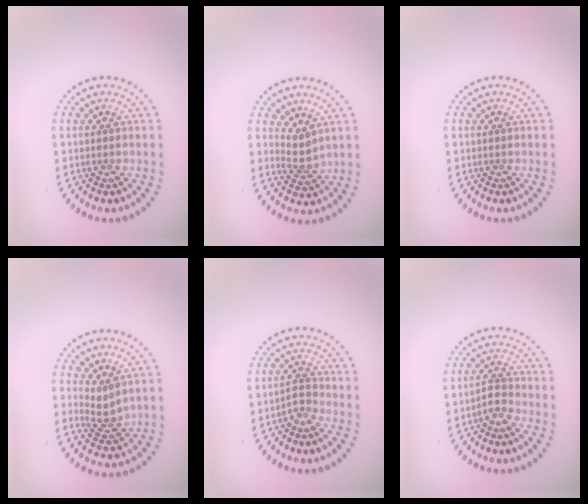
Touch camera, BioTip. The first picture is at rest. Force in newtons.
{"total": 1.9, "press": 1.4, "slide": 1.3}
{"total": 0.0}
{"total": 2.1, "press": 1.5, "slide": 1.4}
{"total": 1.6, "press": 1.1, "slide": 1.2}
{"total": 1.7, "press": 1.3, "slide": 1.1}